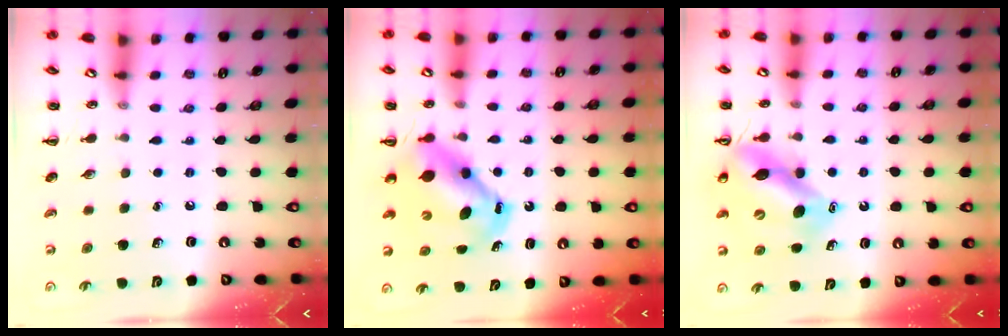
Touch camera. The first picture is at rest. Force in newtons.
{"total": 6.9, "press": 6.6, "slide": 2.0}
{"total": 11.7, "press": 11.2, "slide": 3.3}